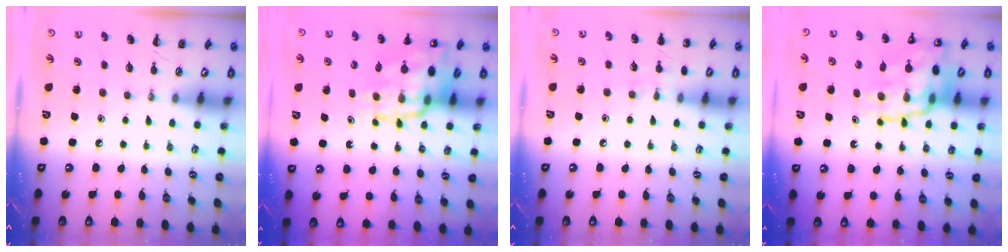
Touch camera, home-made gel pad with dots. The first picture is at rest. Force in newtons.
{"total": 17.6, "press": 17.2, "slide": 3.9}
{"total": 5.6, "press": 5.3, "slide": 1.8}
{"total": 21.4, "press": 21.0, "slide": 4.0}